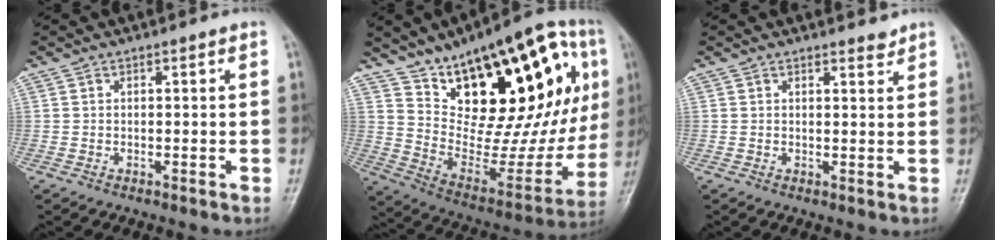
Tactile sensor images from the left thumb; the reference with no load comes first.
{"total": 32.6, "force": [13.8, 14.3, 25.9], "torque": [-0.326, -0.008, 0.234]}
{"total": 1.5, "force": [1.4, 0.3, 0.3], "torque": [0.003, -0.014, 0.020]}